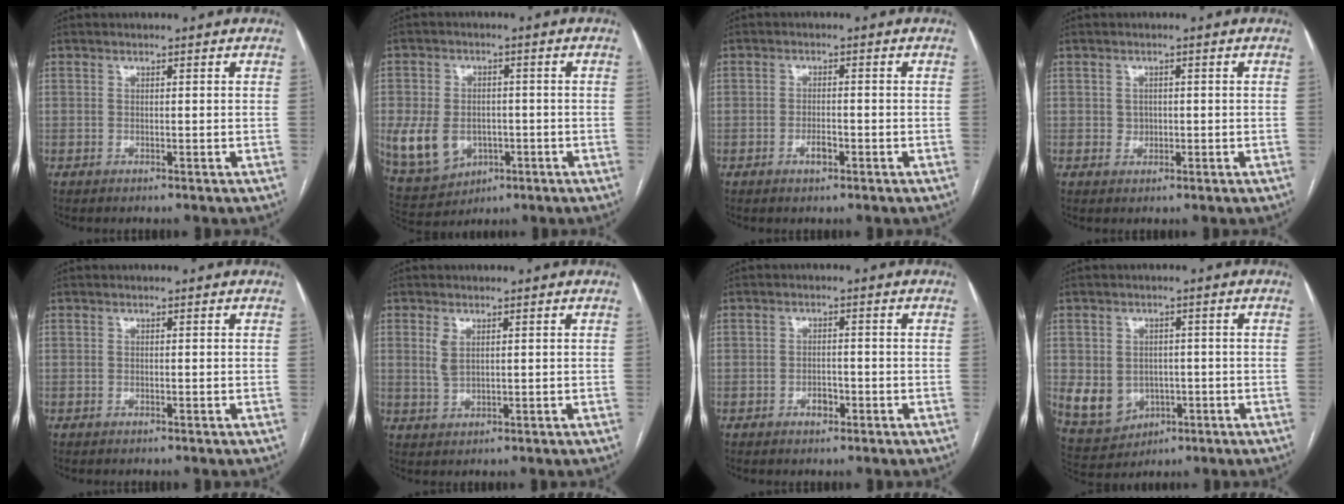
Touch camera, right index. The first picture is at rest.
{"total": 11.0, "force": [-2.4, 8.5, 6.5], "torque": [-0.140, 0.011, -0.022]}
{"total": 2.3, "force": [-1.1, 1.0, 1.8], "torque": [-0.031, 0.003, -0.016]}
{"total": 1.7, "force": [0.1, 1.6, 0.6], "torque": [-0.007, 0.002, 0.006]}
{"total": 0.0}
{"total": 2.8, "force": [1.1, 1.3, 2.2], "torque": [-0.050, 0.001, 0.028]}
{"total": 2.3, "force": [-1.1, 1.5, 1.4], "torque": [-0.018, 0.005, -0.014]}
{"total": 7.2, "force": [-1.1, 6.4, 3.3], "torque": [-0.066, 0.017, 0.003]}